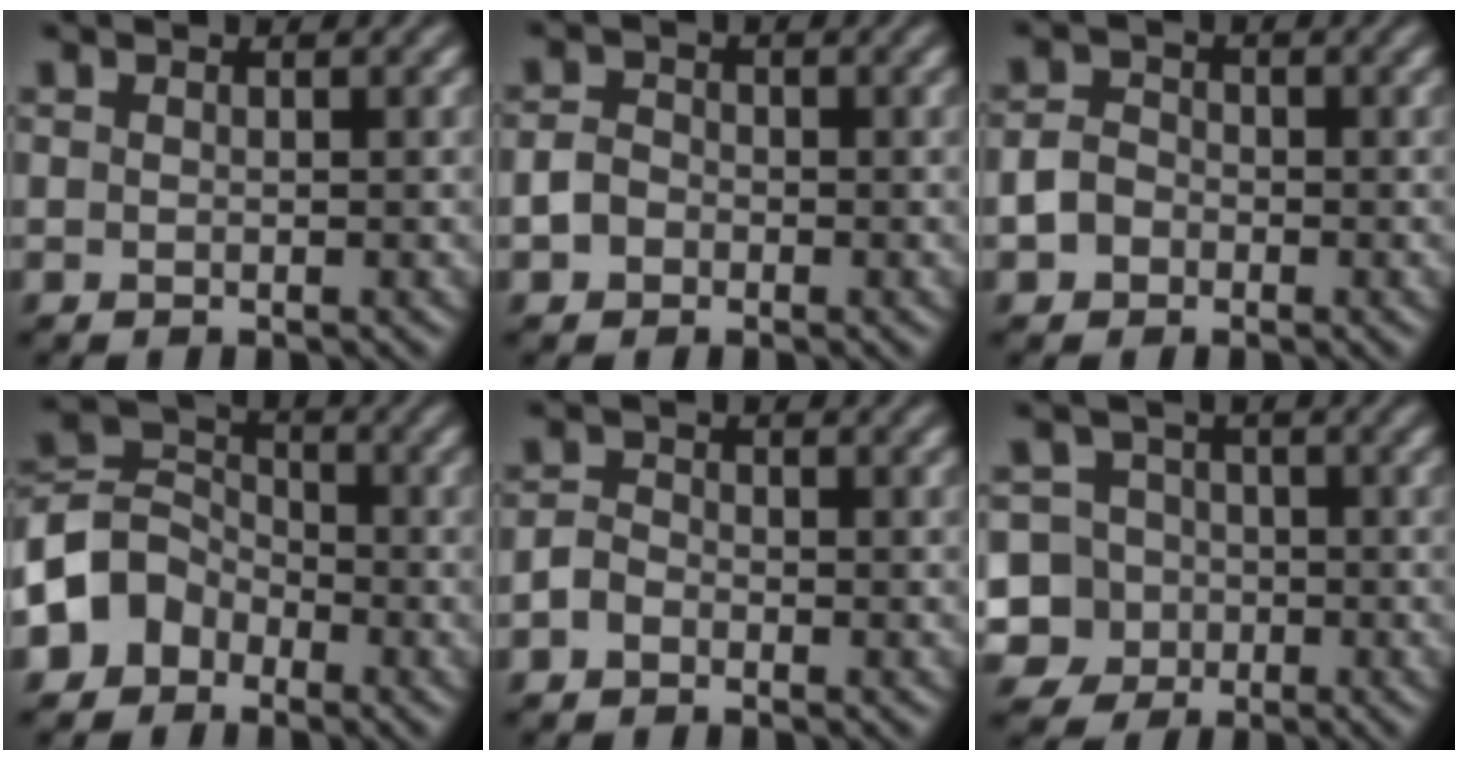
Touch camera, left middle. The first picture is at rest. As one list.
[{"total": 1.8, "force": [-0.9, 1.4, 0.6], "torque": [-0.009, 0.002, -0.024]}, {"total": 2.2, "force": [-1.1, 1.8, 0.8], "torque": [-0.013, 0.004, -0.028]}, {"total": 4.2, "force": [-2.2, 3.4, 1.0], "torque": [-0.012, 0.011, -0.060]}, {"total": 1.5, "force": [-1.1, 0.9, 0.4], "torque": [-0.007, 0.005, -0.027]}, {"total": 7.9, "force": [-2.6, 7.2, 2.0], "torque": [-0.037, 0.013, -0.081]}]